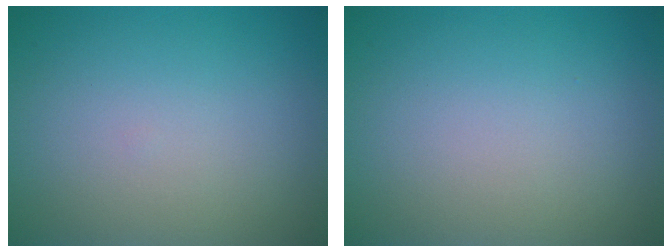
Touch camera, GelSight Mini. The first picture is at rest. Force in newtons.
{"total": 0.0}